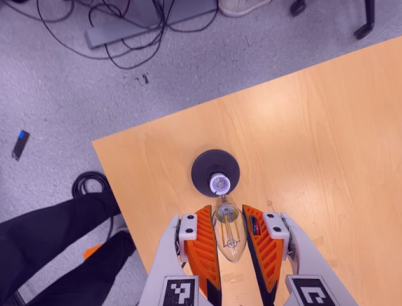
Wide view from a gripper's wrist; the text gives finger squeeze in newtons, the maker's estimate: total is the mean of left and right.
{"total": 12.2, "left": 12.5, "right": 11.9}